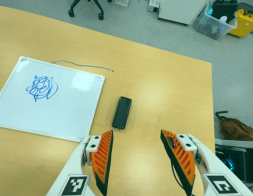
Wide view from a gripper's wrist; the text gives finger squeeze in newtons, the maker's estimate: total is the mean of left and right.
{"total": 0.0}